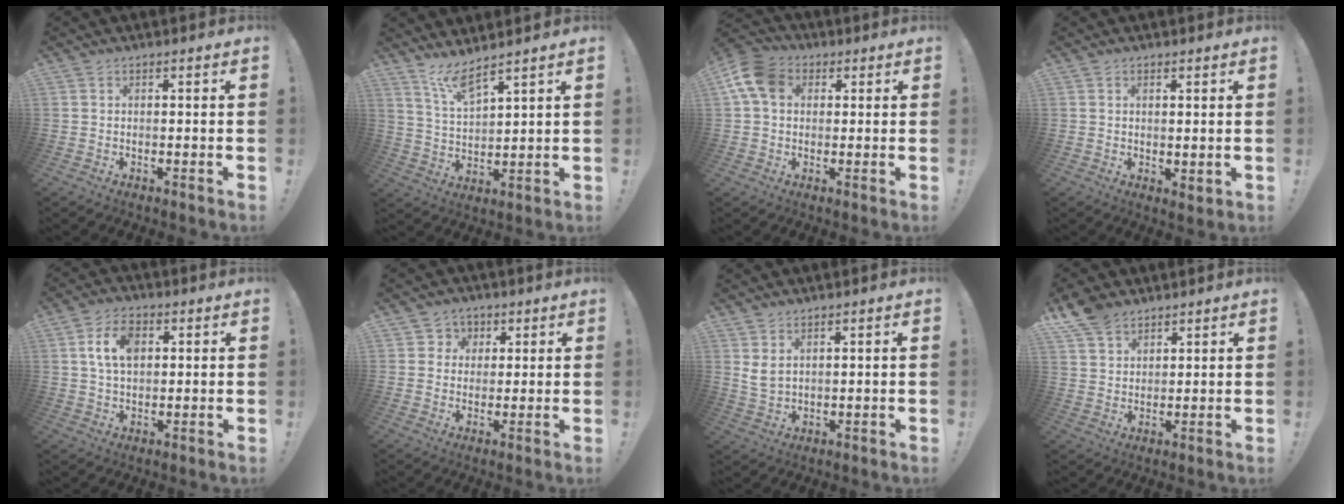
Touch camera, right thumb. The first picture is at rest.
{"total": 8.0, "force": [6.3, 1.4, 4.7], "torque": [-0.105, -0.031, 0.116]}
{"total": 10.5, "force": [2.8, 7.6, 6.6], "torque": [-0.128, 0.008, 0.059]}
{"total": 2.0, "force": [1.4, 0.9, 1.2], "torque": [-0.009, -0.009, 0.024]}
{"total": 8.9, "force": [2.3, 5.5, 6.6], "torque": [-0.116, 0.007, 0.042]}
{"total": 4.9, "force": [1.5, 4.6, 0.7], "torque": [-0.010, -0.010, 0.027]}
{"total": 4.3, "force": [2.2, 2.4, 2.7], "torque": [-0.054, -0.011, 0.042]}
{"total": 7.8, "force": [5.9, 4.4, 2.6], "torque": [-0.049, -0.033, 0.116]}